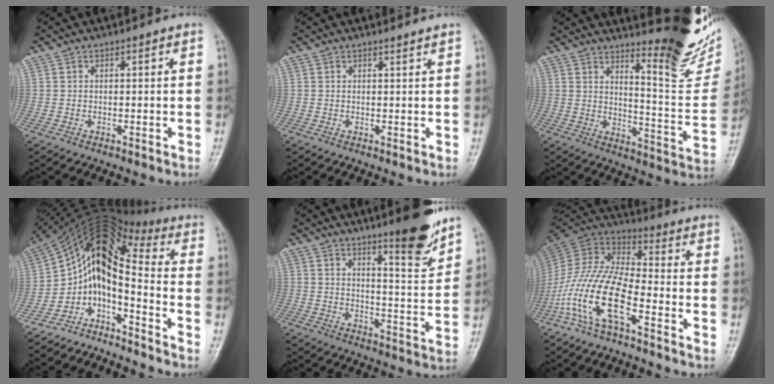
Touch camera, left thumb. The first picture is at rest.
{"total": 0.8, "force": [0.8, -0.2, 0.1], "torque": [-0.009, -0.008, 0.014]}
{"total": 17.5, "force": [13.6, 3.6, 10.4], "torque": [-0.110, -0.125, 0.182]}
{"total": 10.4, "force": [-4.6, 4.5, 8.1], "torque": [-0.135, 0.095, -0.091]}
{"total": 11.1, "force": [8.4, 1.5, 7.1], "torque": [-0.079, -0.070, 0.127]}
{"total": 15.1, "force": [-6.9, 5.5, 12.2], "torque": [-0.260, 0.044, -0.142]}